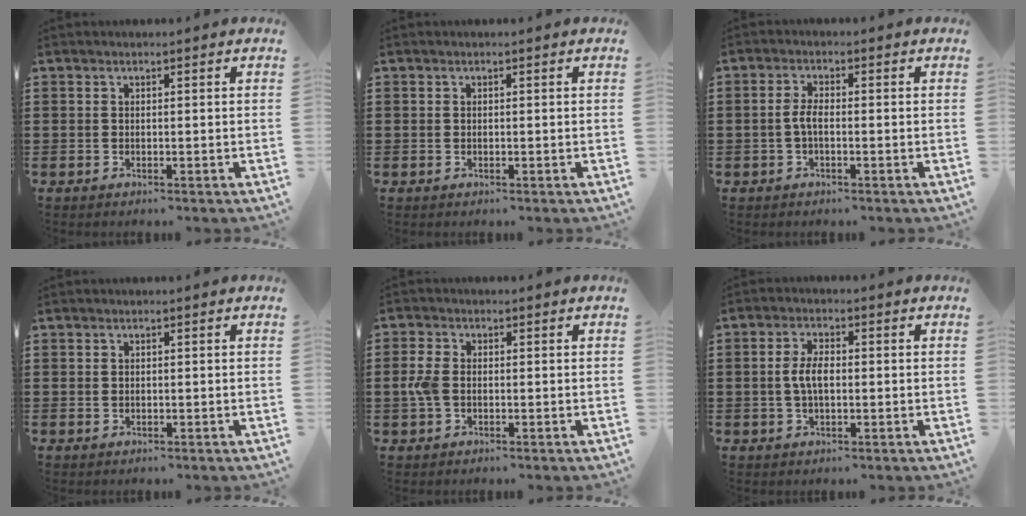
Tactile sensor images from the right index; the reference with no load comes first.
{"total": 0.0}
{"total": 2.7, "force": [-0.6, 0.9, 2.4], "torque": [-0.060, -0.003, -0.017]}
{"total": 0.6, "force": [0.2, 0.5, 0.1], "torque": [-0.002, 0.006, 0.004]}
{"total": 3.3, "force": [-0.2, 2.1, 2.6], "torque": [-0.071, 0.000, -0.011]}
{"total": 4.2, "force": [-0.2, 1.9, 3.7], "torque": [-0.086, 0.000, -0.009]}